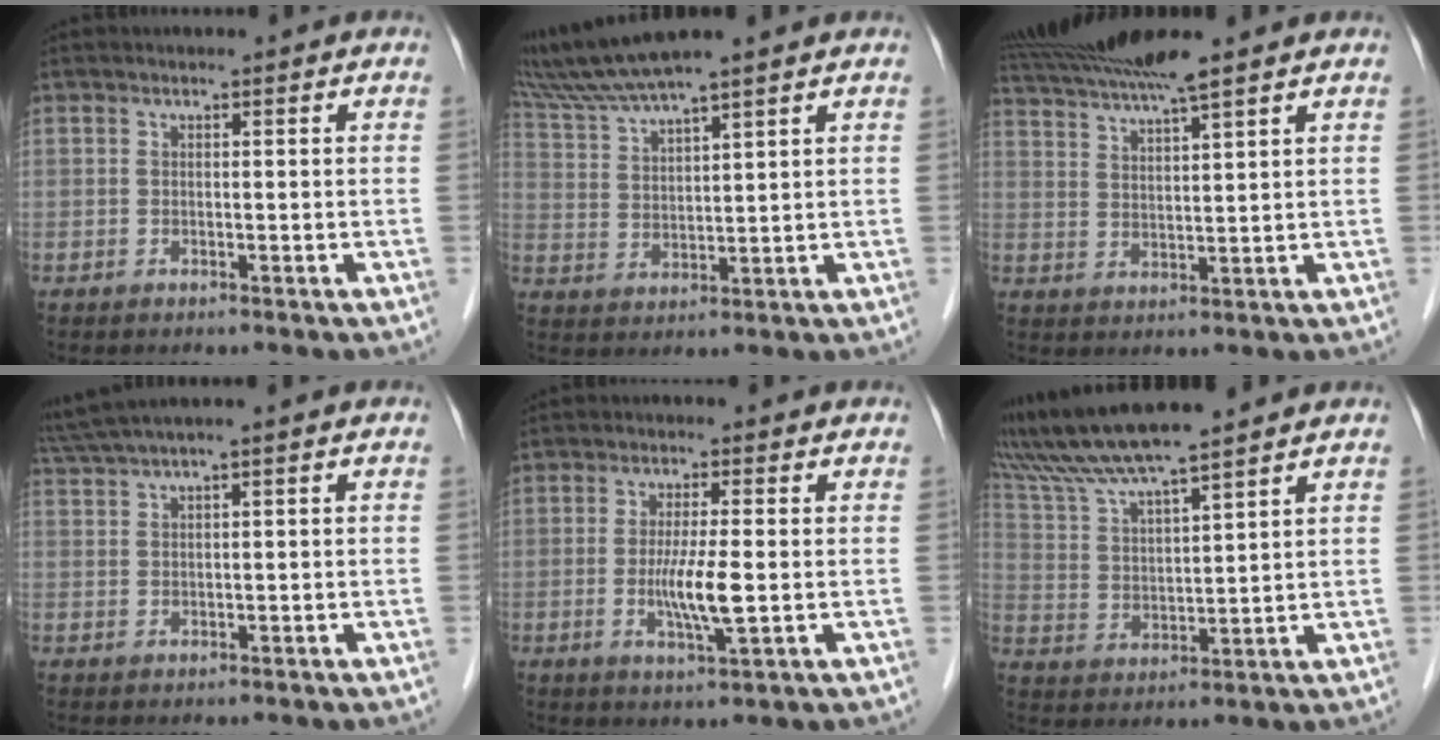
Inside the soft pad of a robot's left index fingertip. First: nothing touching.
{"total": 8.6, "force": [7.7, -1.1, 3.6], "torque": [-0.080, 0.018, 0.152]}
{"total": 10.2, "force": [8.6, -0.8, 5.4], "torque": [-0.100, 0.020, 0.145]}
{"total": 3.8, "force": [2.8, -0.8, 2.4], "torque": [-0.061, 0.020, 0.064]}
{"total": 5.7, "force": [-0.7, 0.1, 5.7], "torque": [-0.111, -0.017, -0.014]}
{"total": 11.4, "force": [10.1, -0.6, 5.4], "torque": [-0.112, 0.023, 0.192]}